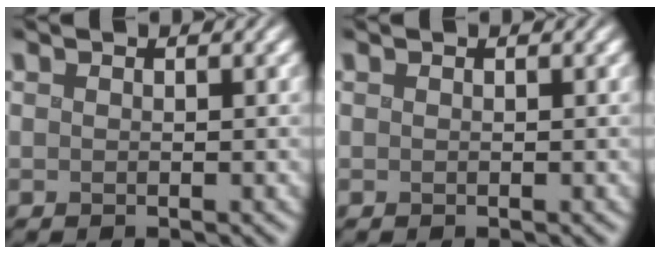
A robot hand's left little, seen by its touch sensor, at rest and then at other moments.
{"total": 0.0}